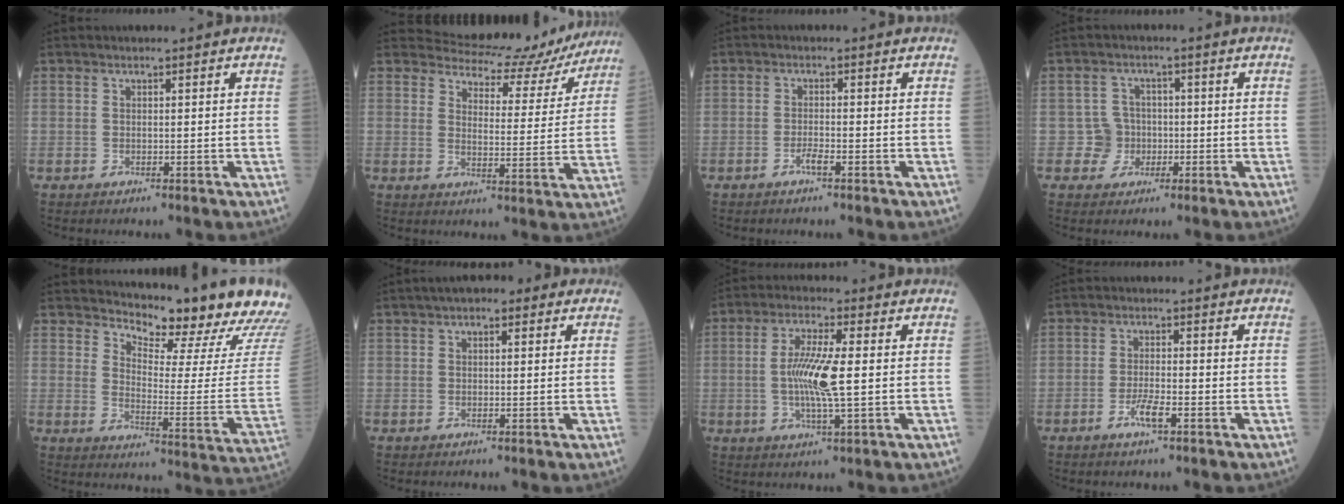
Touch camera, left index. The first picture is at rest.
{"total": 11.6, "force": [11.0, 3.2, 1.6], "torque": [-0.015, -0.009, 0.141]}
{"total": 1.6, "force": [-1.1, 0.1, 1.2], "torque": [-0.025, 0.001, -0.018]}
{"total": 3.7, "force": [-1.0, 3.6, -0.1], "torque": [0.009, 0.012, -0.014]}
{"total": 18.5, "force": [17.2, 1.3, 6.8], "torque": [-0.102, -0.100, 0.209]}
{"total": 4.1, "force": [2.2, 2.0, 2.8], "torque": [-0.046, 0.029, 0.031]}
{"total": 8.4, "force": [-0.1, 0.6, 8.3], "torque": [-0.172, -0.004, -0.003]}
{"total": 3.2, "force": [-1.8, 0.4, 2.7], "torque": [-0.057, -0.001, -0.031]}